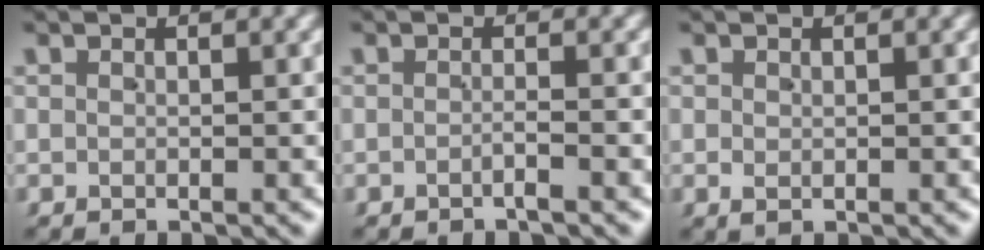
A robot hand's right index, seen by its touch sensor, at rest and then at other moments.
{"total": 0.9, "force": [-0.8, -0.2, 0.5], "torque": [-0.007, 0.003, -0.019]}
{"total": 0.6, "force": [-0.2, 0.3, 0.5], "torque": [-0.013, -0.007, 0.004]}